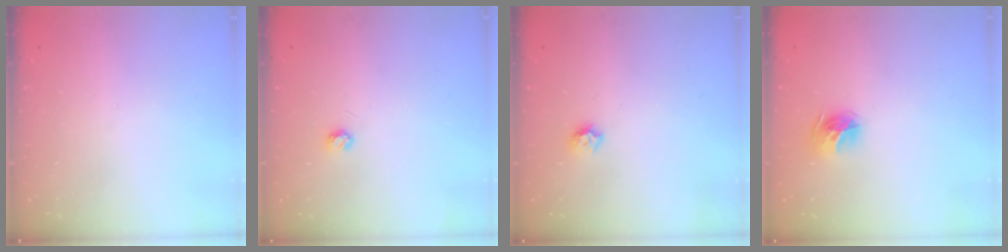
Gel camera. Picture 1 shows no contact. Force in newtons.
{"total": 3.2, "press": 3.2, "slide": 0.3}
{"total": 5.8, "press": 5.8, "slide": 0.7}
{"total": 10.3, "press": 10.3, "slide": 0.6}